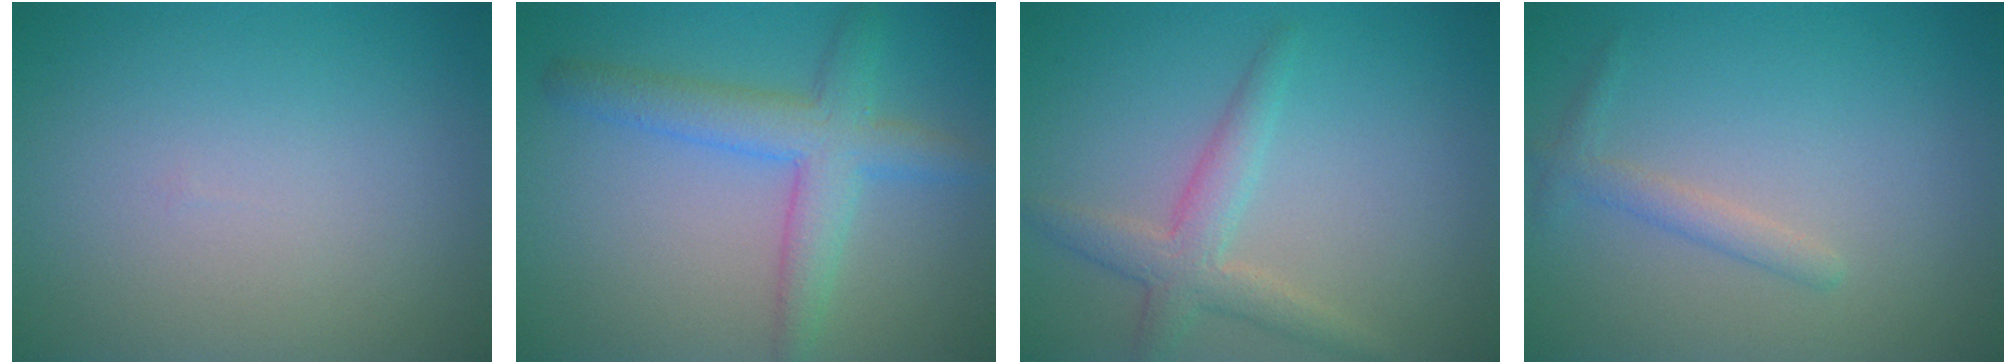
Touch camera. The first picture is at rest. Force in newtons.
{"total": 4.6, "press": 4.6, "slide": 0.2}
{"total": 3.0, "press": 3.0, "slide": 0.1}
{"total": 1.5, "press": 1.5, "slide": 0.1}